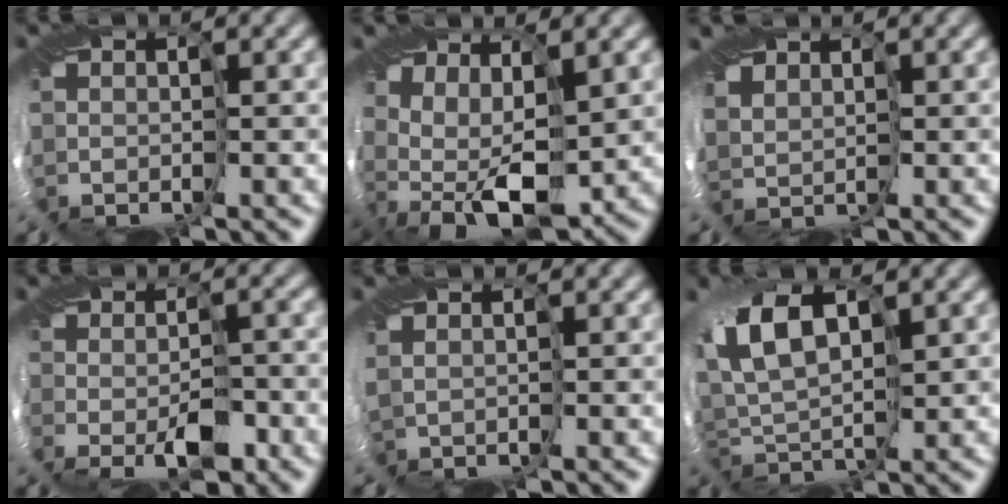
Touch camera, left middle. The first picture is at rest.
{"total": 8.4, "force": [0.4, 4.5, 7.1], "torque": [-0.140, -0.019, 0.017]}
{"total": 2.1, "force": [0.4, 1.5, 1.4], "torque": [-0.016, -0.004, -0.004]}
{"total": 1.6, "force": [-1.3, 0.1, 1.0], "torque": [-0.009, -0.002, -0.020]}
{"total": 1.4, "force": [-0.8, 0.9, 0.9], "torque": [-0.020, -0.005, -0.021]}
{"total": 7.3, "force": [0.7, 4.2, 5.9], "torque": [-0.119, -0.006, 0.012]}